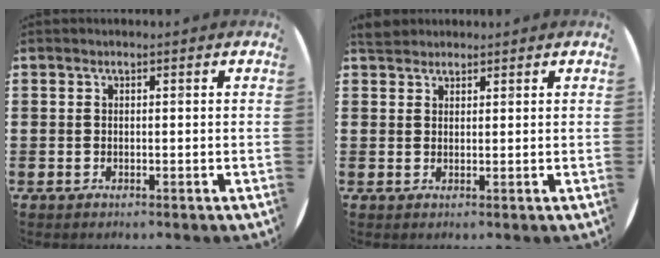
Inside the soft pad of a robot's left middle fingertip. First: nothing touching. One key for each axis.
{"total": 2.3, "fx": 2.1, "fy": 0.8, "fz": 0.3, "tx": -0.003, "ty": 0.003, "tz": 0.040}